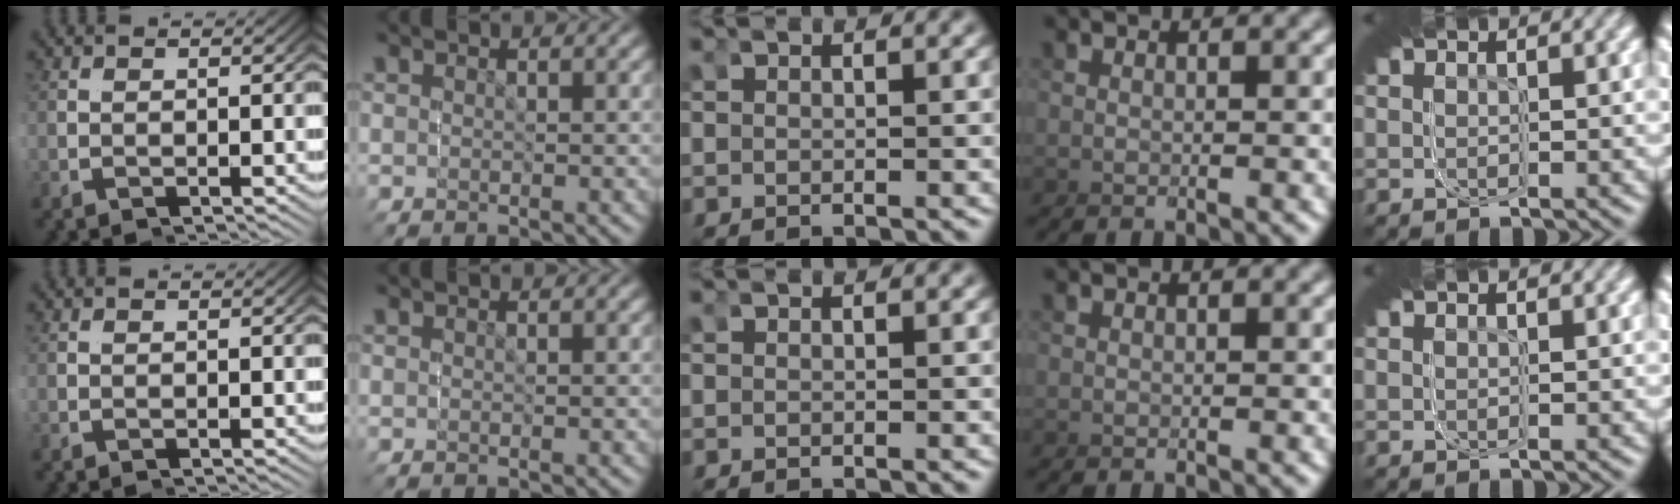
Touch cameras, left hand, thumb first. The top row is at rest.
{}